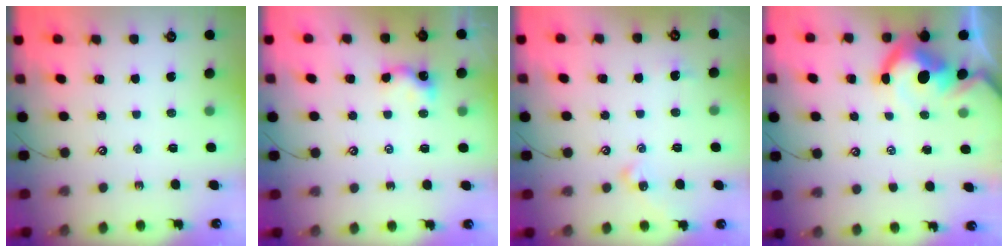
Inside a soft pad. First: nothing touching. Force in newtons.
{"total": 3.1, "press": 3.1, "slide": 0.5}
{"total": 4.2, "press": 4.2, "slide": 0.6}
{"total": 8.6, "press": 8.4, "slide": 1.6}